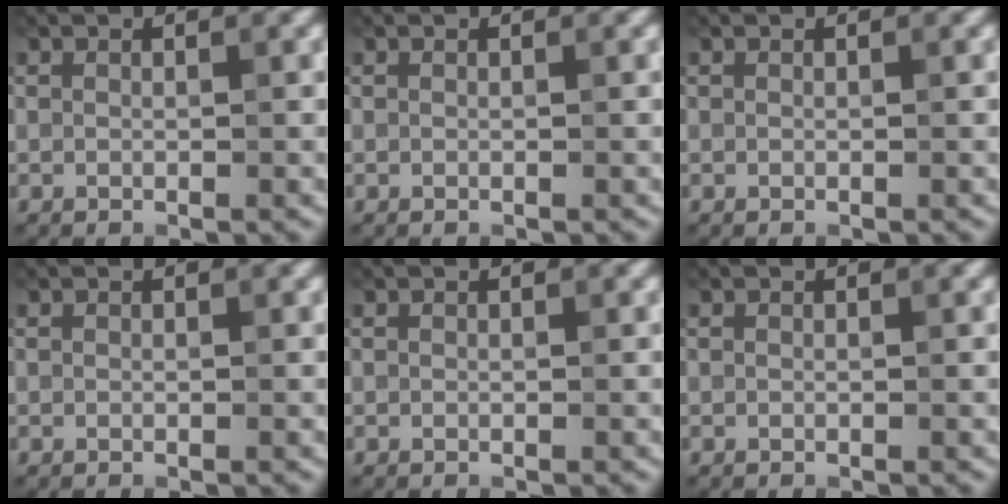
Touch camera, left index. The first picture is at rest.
{"total": 0.0}
{"total": 0.0}
{"total": 0.0}
{"total": 0.0}
{"total": 0.0}